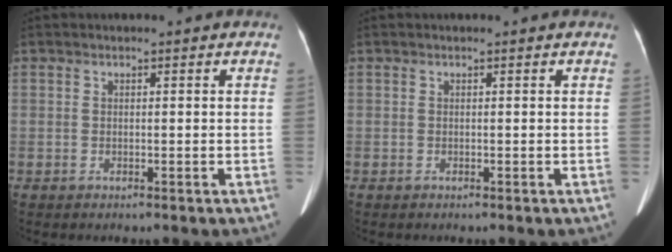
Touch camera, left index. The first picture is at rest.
{"total": 0.0}